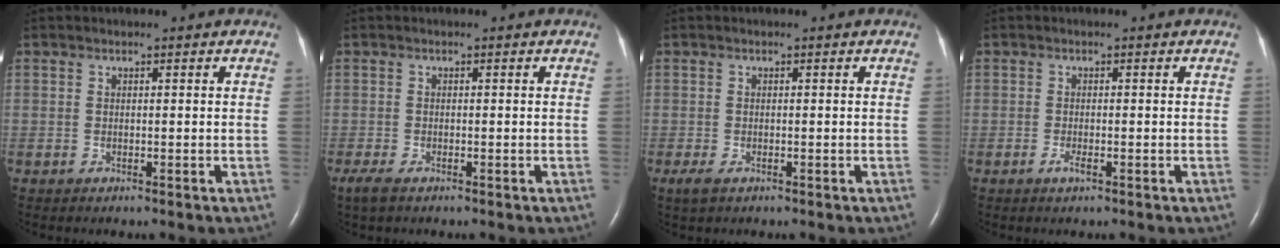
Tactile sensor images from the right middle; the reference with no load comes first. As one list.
[{"total": 3.0, "force": [-2.1, 1.0, 2.0], "torque": [-0.046, -0.011, -0.034]}, {"total": 1.8, "force": [-1.0, 0.7, 1.4], "torque": [-0.034, -0.005, -0.015]}, {"total": 1.1, "force": [-0.6, 0.2, 0.9], "torque": [-0.021, -0.002, -0.011]}]